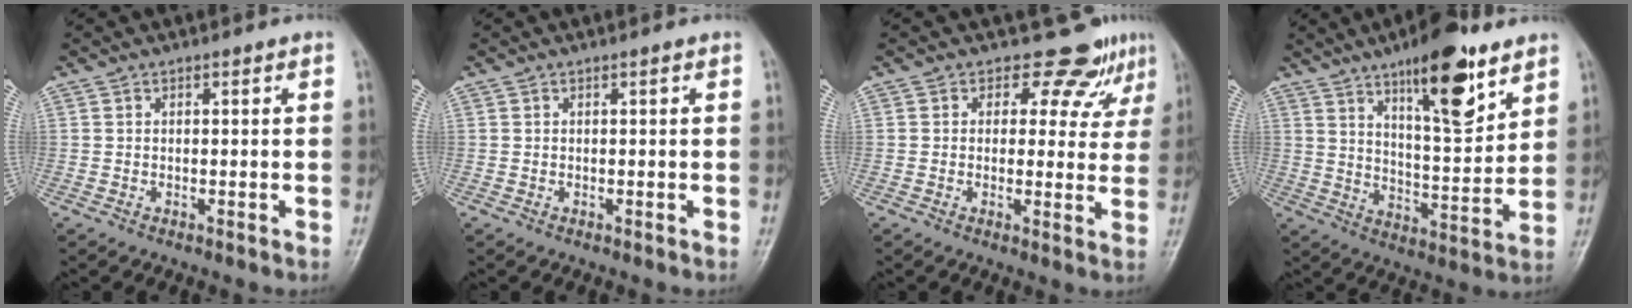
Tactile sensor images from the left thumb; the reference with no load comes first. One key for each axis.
{"total": 0.0}
{"total": 6.6, "fx": 5.0, "fy": 3.9, "fz": 1.7, "tx": 0.014, "ty": -0.033, "tz": 0.051}
{"total": 15.9, "fx": 9.5, "fy": 4.9, "fz": 11.8, "tx": -0.152, "ty": -0.055, "tz": 0.152}